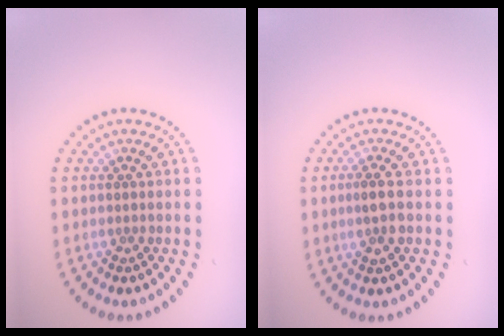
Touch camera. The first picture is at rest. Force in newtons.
{"total": 2.0, "press": 1.9, "slide": 0.7}